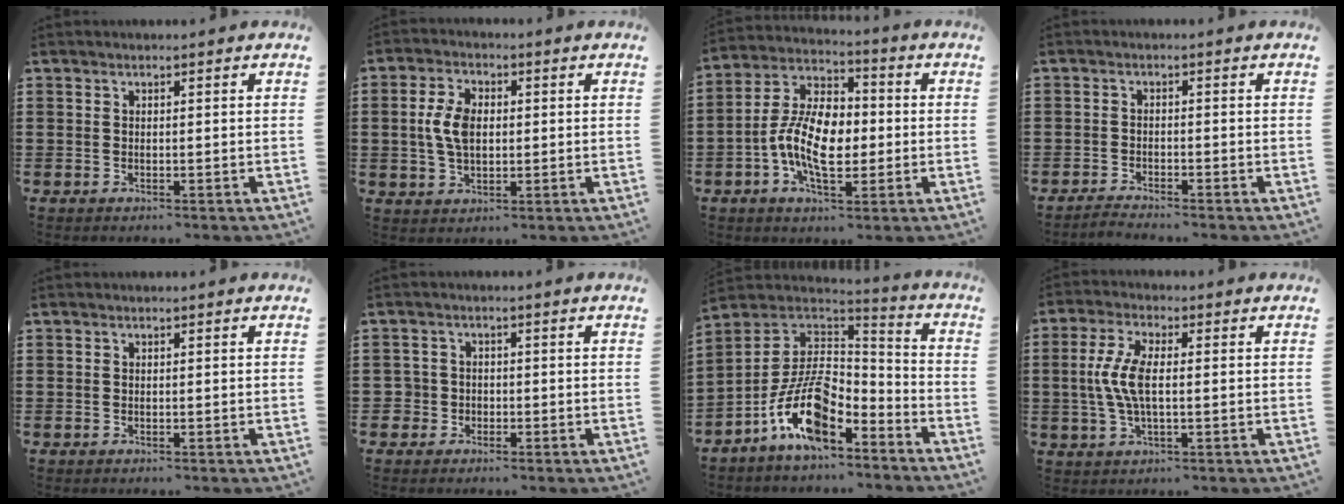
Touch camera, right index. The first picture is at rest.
{"total": 6.1, "force": [0.4, 3.6, 4.9], "torque": [-0.121, 0.006, -0.001]}
{"total": 10.8, "force": [-1.8, 5.9, 8.8], "torque": [-0.205, 0.002, -0.039]}
{"total": 1.7, "force": [-1.7, -0.1, 0.0], "torque": [-0.004, 0.003, -0.035]}
{"total": 0.0}
{"total": 2.2, "force": [-0.9, 2.0, 0.1], "torque": [-0.013, 0.004, -0.023]}
{"total": 13.5, "force": [-7.1, 6.1, 9.8], "torque": [-0.212, 0.015, -0.141]}
{"total": 6.9, "force": [-0.3, 2.4, 6.4], "torque": [-0.151, -0.007, -0.015]}